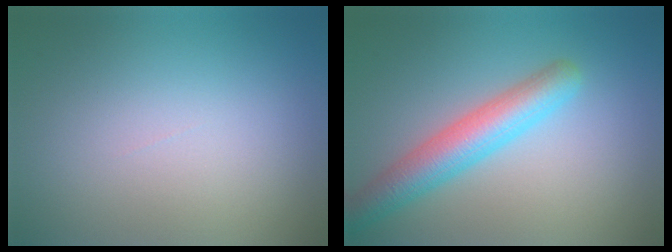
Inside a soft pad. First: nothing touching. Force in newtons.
{"total": 5.2, "press": 5.2, "slide": 0.1}